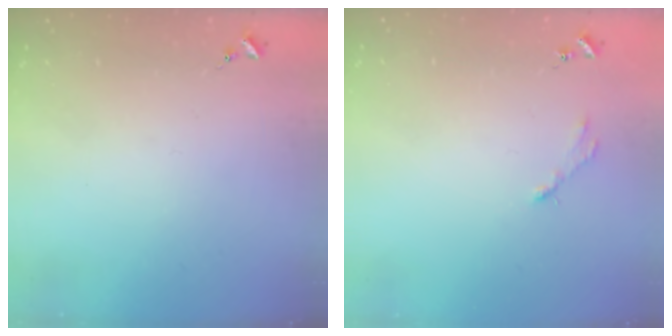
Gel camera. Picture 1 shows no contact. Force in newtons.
{"total": 2.8, "press": 2.8, "slide": 0.4}